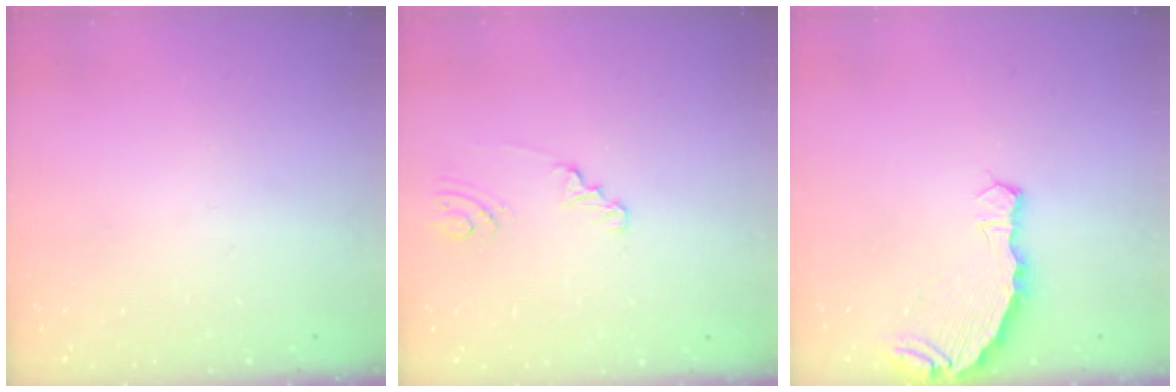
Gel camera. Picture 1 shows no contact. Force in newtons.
{"total": 1.5, "press": 1.5, "slide": 0.1}
{"total": 8.0, "press": 6.5, "slide": 4.7}